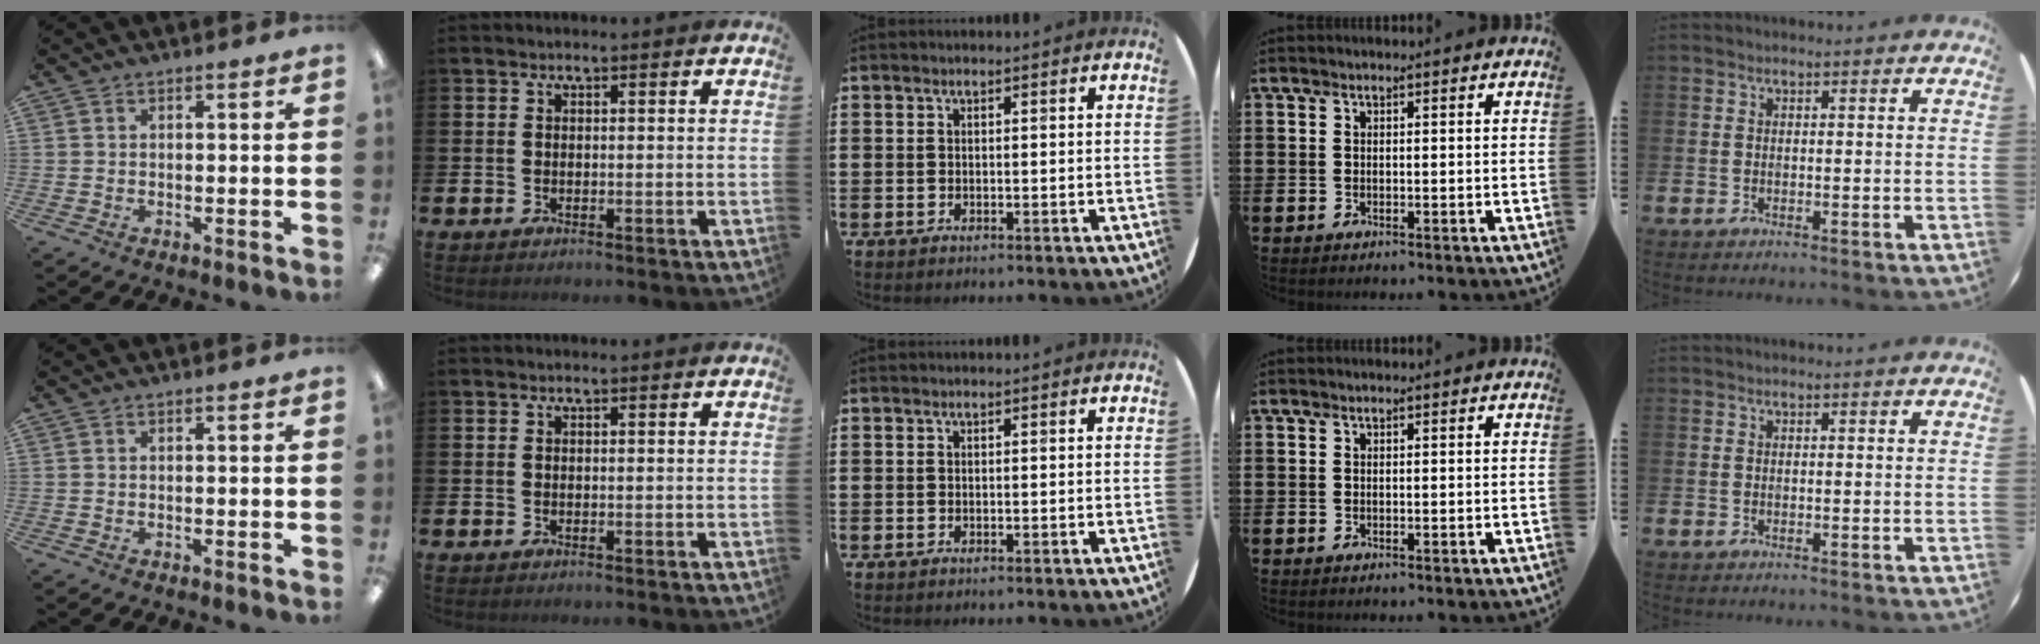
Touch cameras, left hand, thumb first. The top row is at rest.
{}